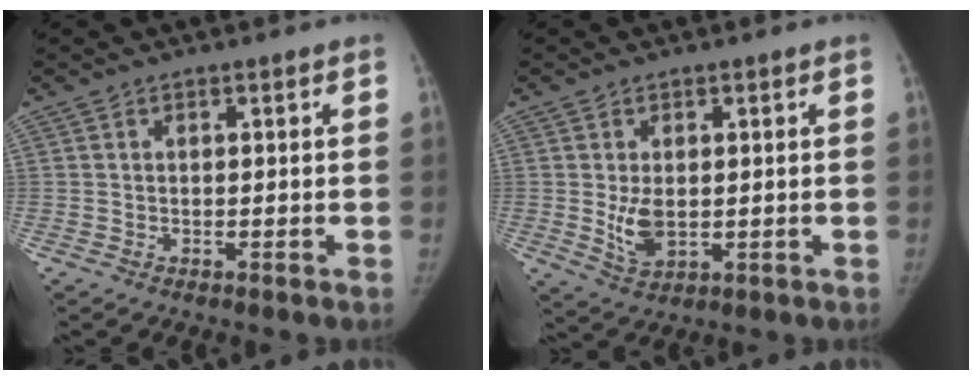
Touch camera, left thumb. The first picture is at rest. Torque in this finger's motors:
{"motor_torque": [0.23, 1.04, 0.39, 0.51, 0.04]}